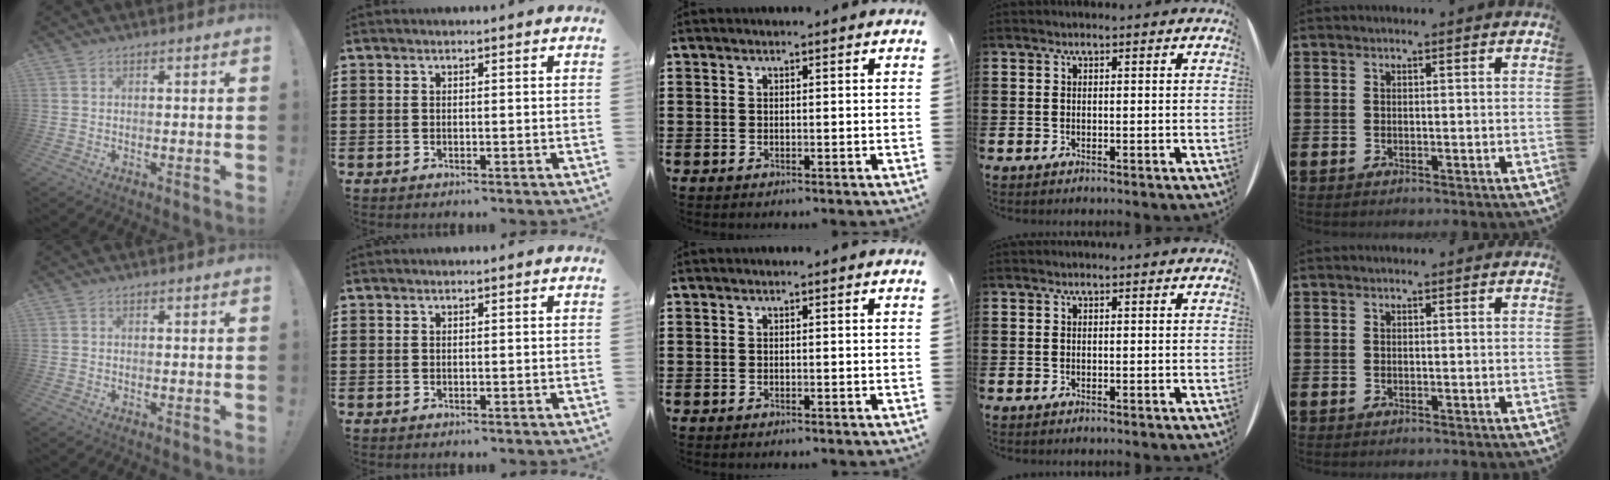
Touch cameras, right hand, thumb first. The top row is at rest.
{}